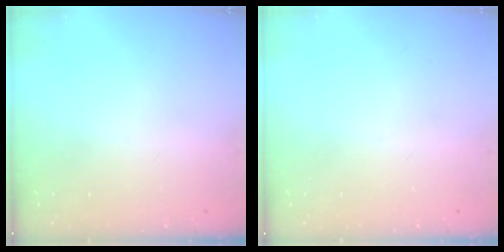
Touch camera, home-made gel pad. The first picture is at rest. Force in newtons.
{"total": 0.0}